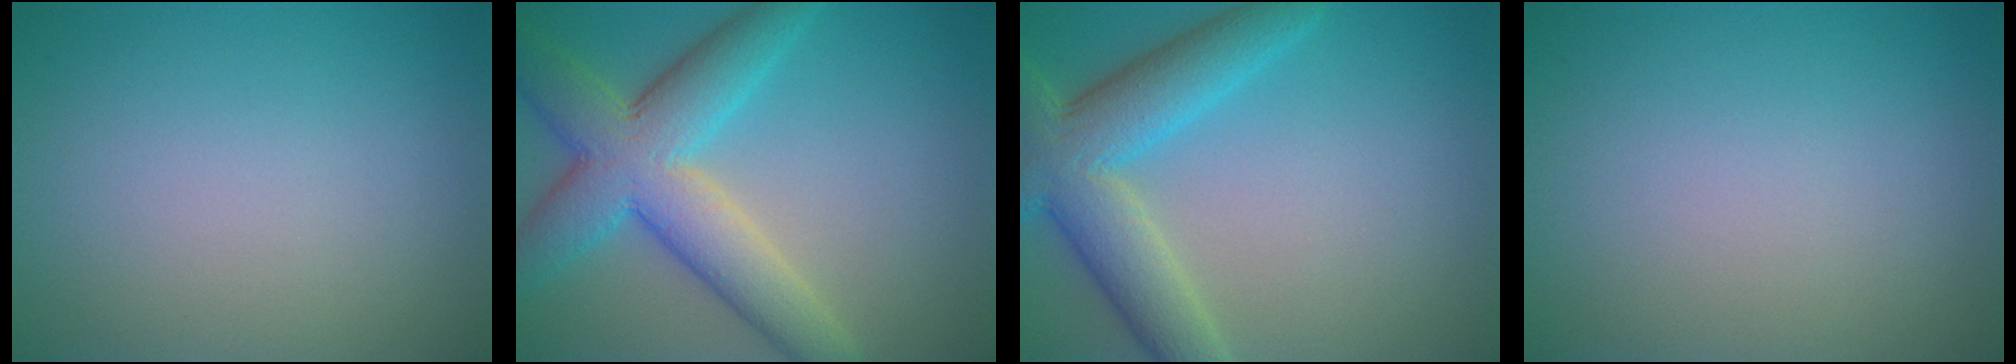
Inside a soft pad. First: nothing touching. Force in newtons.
{"total": 8.4, "press": 8.4, "slide": 0.4}
{"total": 7.5, "press": 7.5, "slide": 0.5}
{"total": 0.0}